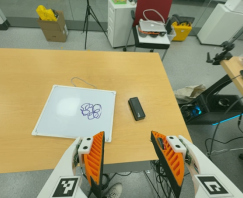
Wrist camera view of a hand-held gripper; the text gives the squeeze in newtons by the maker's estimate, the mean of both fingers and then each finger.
{"total": 0.0}